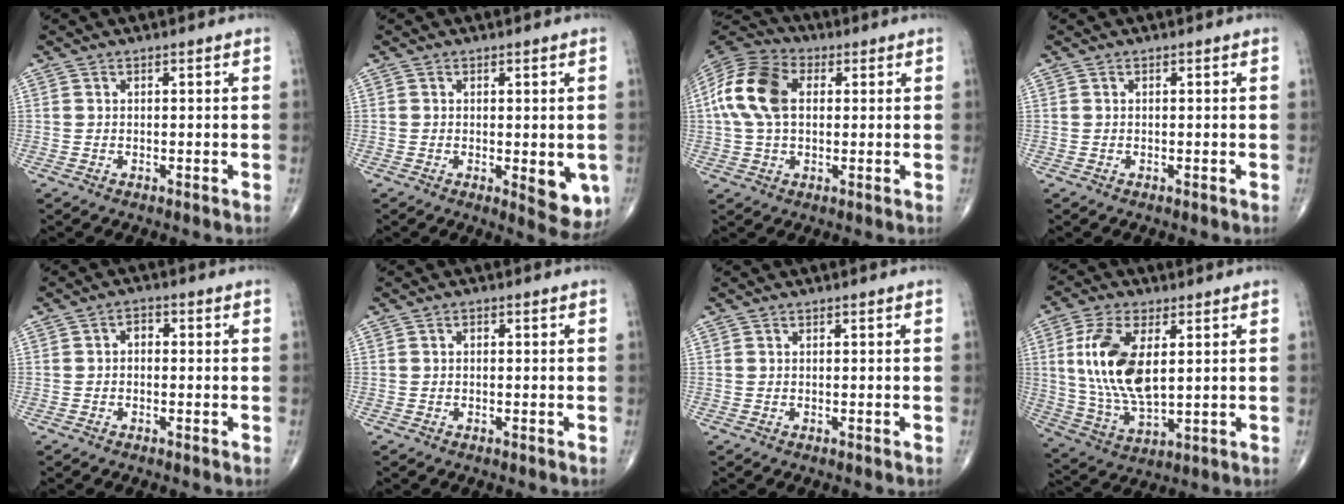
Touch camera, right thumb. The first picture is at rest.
{"total": 6.6, "force": [-1.3, 2.8, 5.8], "torque": [-0.057, -0.014, -0.011]}
{"total": 13.3, "force": [1.9, 8.6, 10.0], "torque": [-0.203, 0.026, 0.027]}
{"total": 0.0}
{"total": 2.2, "force": [-0.1, 1.5, 1.6], "torque": [-0.019, 0.010, -0.009]}
{"total": 0.7, "force": [0.1, 0.4, 0.6], "torque": [-0.011, 0.001, 0.000]}
{"total": 0.0}
{"total": 14.8, "force": [3.0, 7.0, 12.7], "torque": [-0.260, -0.015, 0.067]}